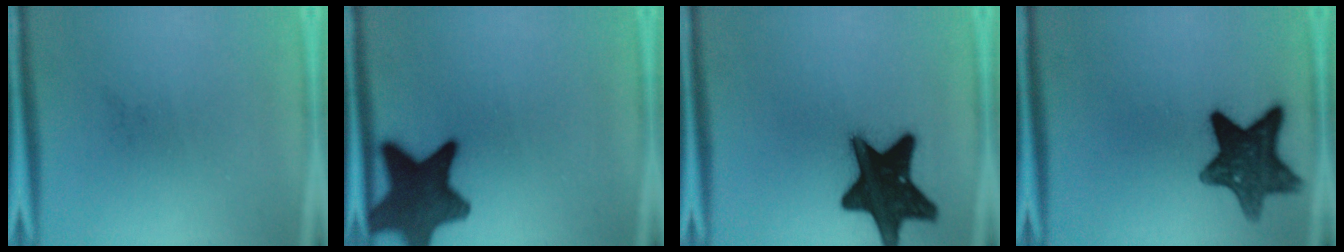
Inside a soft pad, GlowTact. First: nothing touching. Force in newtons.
{"total": 14.3}
{"total": 19.3}
{"total": 12.2}